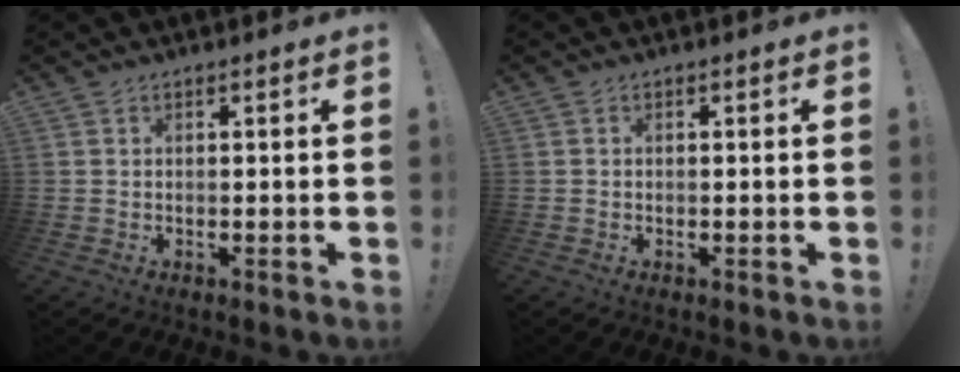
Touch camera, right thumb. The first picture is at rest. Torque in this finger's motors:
{"motor_torque": [-0.50, -0.04, -0.32, 0.22, 0.00]}